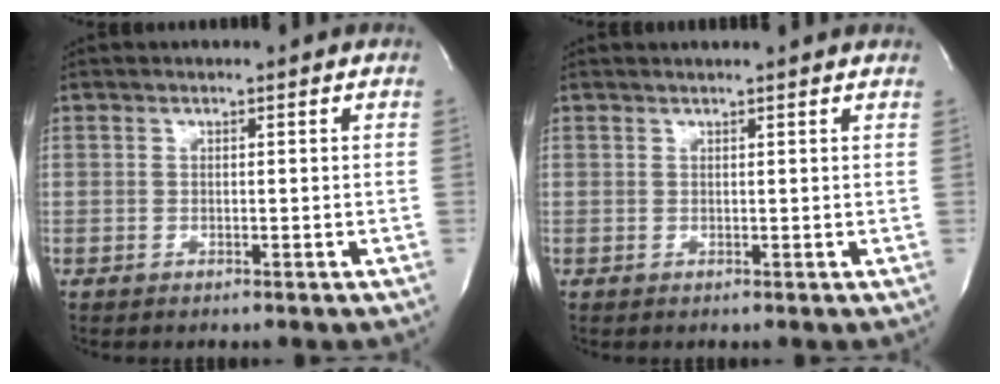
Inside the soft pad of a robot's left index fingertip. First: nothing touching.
{"total": 3.0, "force": [2.9, -0.1, 0.9], "torque": [-0.017, 0.013, 0.032]}